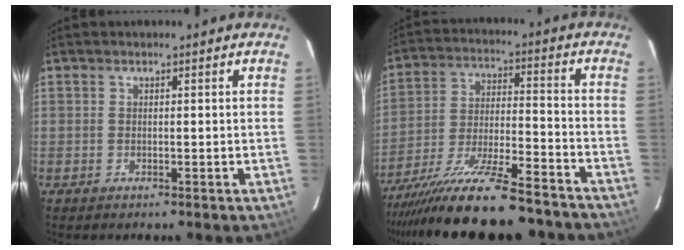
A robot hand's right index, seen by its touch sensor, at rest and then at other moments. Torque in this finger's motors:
{"motor_torque": [1.21, -0.93, 1.06, 0.21]}